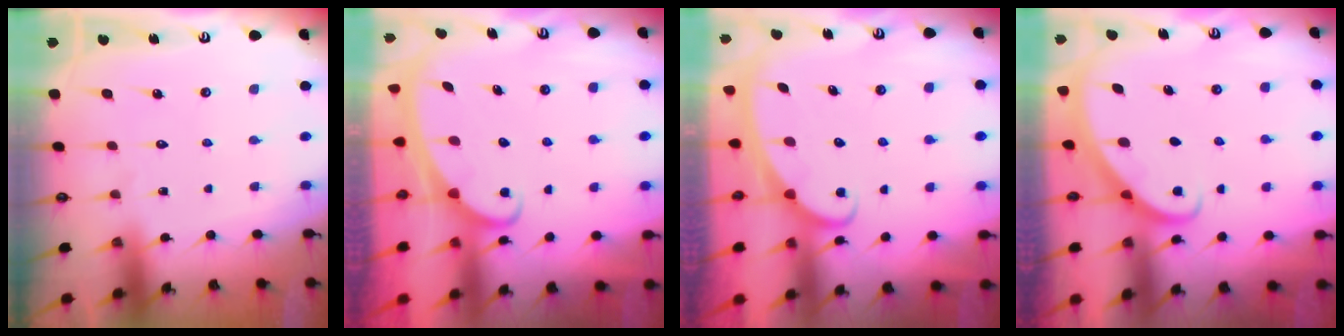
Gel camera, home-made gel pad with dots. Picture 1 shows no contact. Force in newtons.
{"total": 2.3, "press": 2.3, "slide": 0.3}
{"total": 2.5, "press": 2.5, "slide": 0.3}
{"total": 2.7, "press": 2.7, "slide": 0.2}